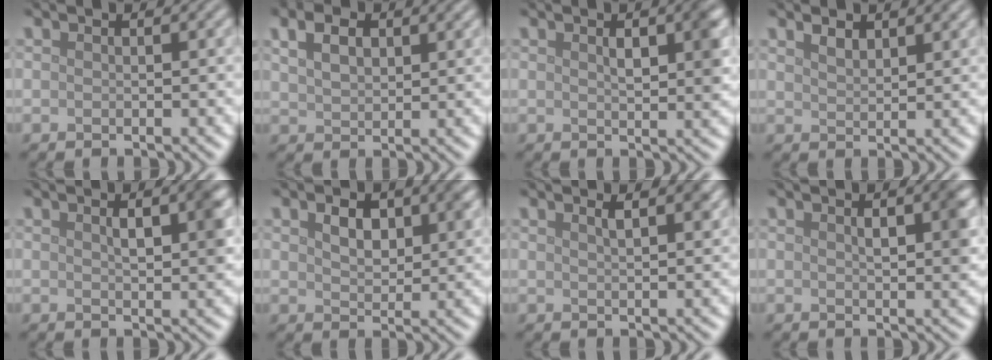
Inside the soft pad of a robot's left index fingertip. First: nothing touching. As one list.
[{"total": 3.8, "force": [1.9, 2.2, 2.5], "torque": [-0.051, 0.006, 0.034]}, {"total": 3.5, "force": [1.0, 1.3, 3.1], "torque": [-0.044, 0.005, 0.015]}, {"total": 1.9, "force": [1.5, 0.7, 0.9], "torque": [-0.017, 0.000, 0.030]}, {"total": 3.6, "force": [1.0, 1.2, 3.2], "torque": [-0.047, 0.006, 0.016]}, {"total": 4.0, "force": [1.7, 2.3, 2.8], "torque": [-0.048, 0.002, 0.028]}, {"total": 2.3, "force": [1.3, 0.7, 1.7], "torque": [-0.015, 0.007, 0.019]}, {"total": 3.1, "force": [0.9, 1.0, 2.8], "torque": [-0.039, 0.005, 0.013]}]